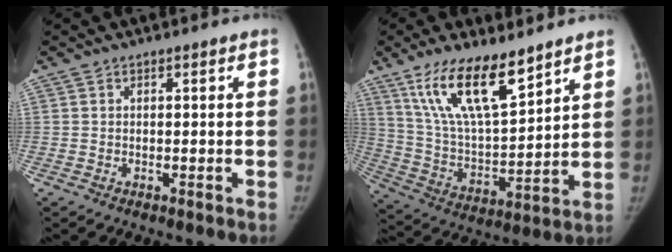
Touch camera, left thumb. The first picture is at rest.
{"total": 16.6, "force": [10.9, 5.3, 11.4], "torque": [-0.184, -0.053, 0.217]}